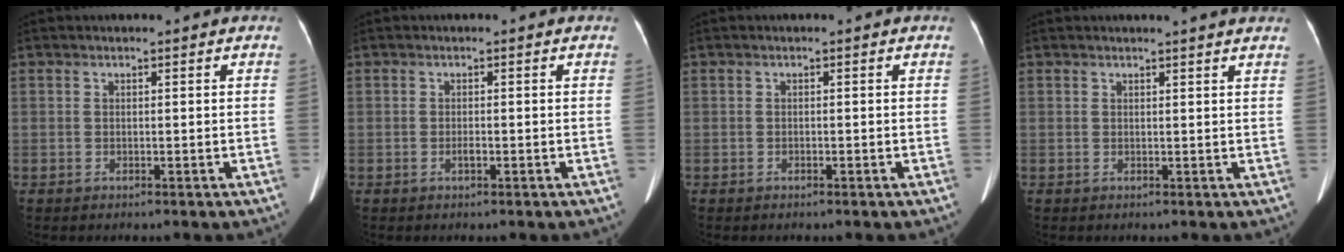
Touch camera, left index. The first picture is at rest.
{"total": 0.9, "force": [-0.4, 0.3, 0.7], "torque": [-0.016, 0.000, -0.006]}
{"total": 0.0}
{"total": 3.7, "force": [3.4, -0.3, 1.5], "torque": [-0.021, 0.004, 0.028]}